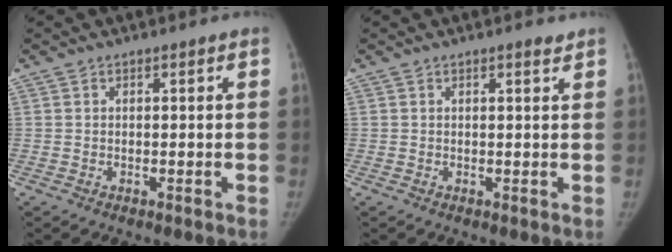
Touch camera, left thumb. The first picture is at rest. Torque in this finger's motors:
{"motor_torque": [-0.28, -0.30, 0.47, 0.20, -0.18]}